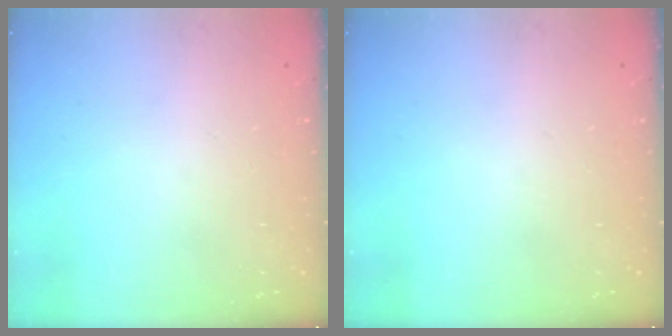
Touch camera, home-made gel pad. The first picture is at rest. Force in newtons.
{"total": 0.0}